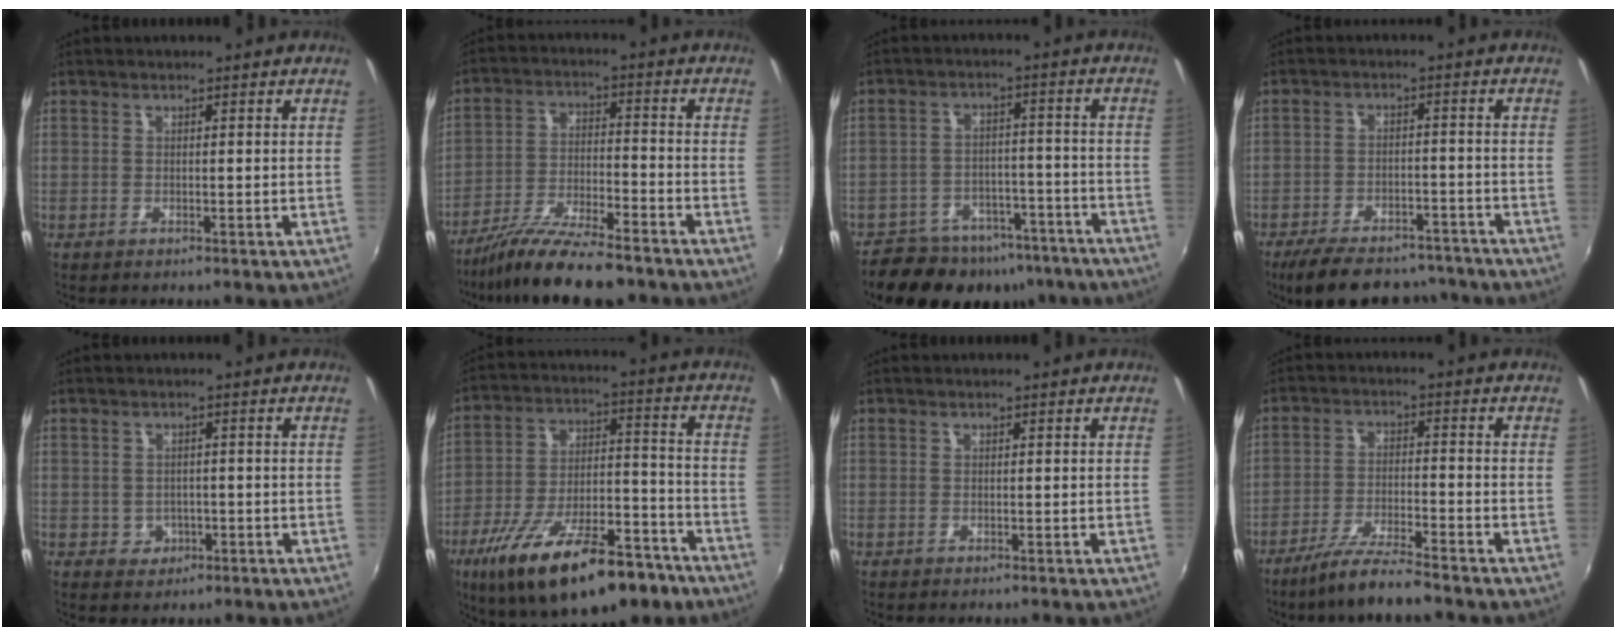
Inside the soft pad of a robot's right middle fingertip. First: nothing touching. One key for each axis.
{"total": 13.5, "fx": -11.2, "fy": 2.2, "fz": 7.3, "tx": -0.150, "ty": -0.024, "tz": -0.195}
{"total": 19.4, "fx": -15.0, "fy": 9.3, "fz": 8.1, "tx": -0.166, "ty": 0.008, "tz": -0.192}
{"total": 16.3, "fx": -13.4, "fy": 6.1, "fz": 7.0, "tx": -0.148, "ty": -0.001, "tz": -0.184}
{"total": 3.1, "fx": -0.9, "fy": 2.9, "fz": 0.8, "tx": -0.020, "ty": 0.003, "tz": -0.007}
{"total": 24.6, "fx": -15.9, "fy": 9.3, "fz": 16.4, "tx": -0.285, "ty": -0.024, "tz": -0.237}
{"total": 0.0}
{"total": 8.8, "fx": -7.3, "fy": 0.4, "fz": 4.8, "tx": -0.107, "ty": -0.010, "tz": -0.129}